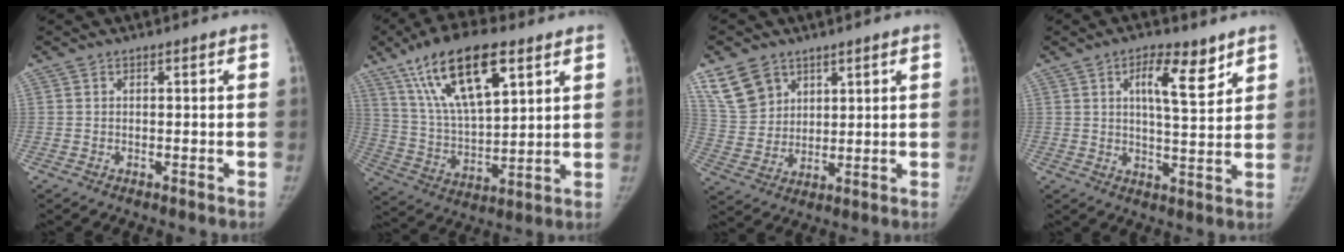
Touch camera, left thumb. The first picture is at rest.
{"total": 19.2, "force": [10.1, 7.4, 14.5], "torque": [-0.241, -0.026, 0.190]}
{"total": 8.9, "force": [5.6, 6.4, 2.8], "torque": [-0.035, -0.022, 0.122]}
{"total": 8.8, "force": [4.7, 2.9, 6.9], "torque": [-0.092, -0.029, 0.074]}